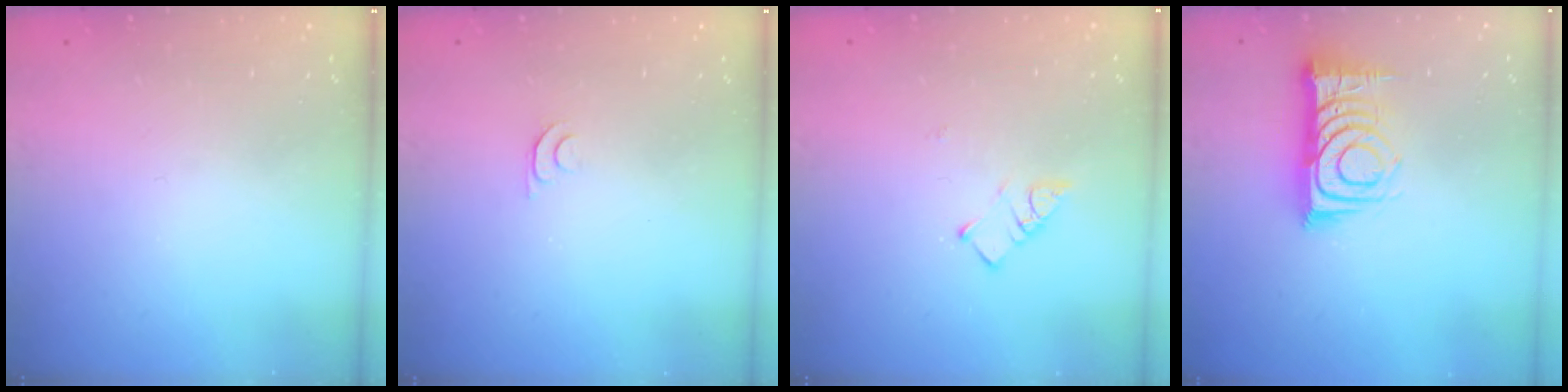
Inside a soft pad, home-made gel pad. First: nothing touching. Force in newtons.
{"total": 4.8, "press": 4.7, "slide": 0.6}
{"total": 3.7, "press": 3.7, "slide": 0.2}
{"total": 12.7, "press": 12.6, "slide": 0.9}